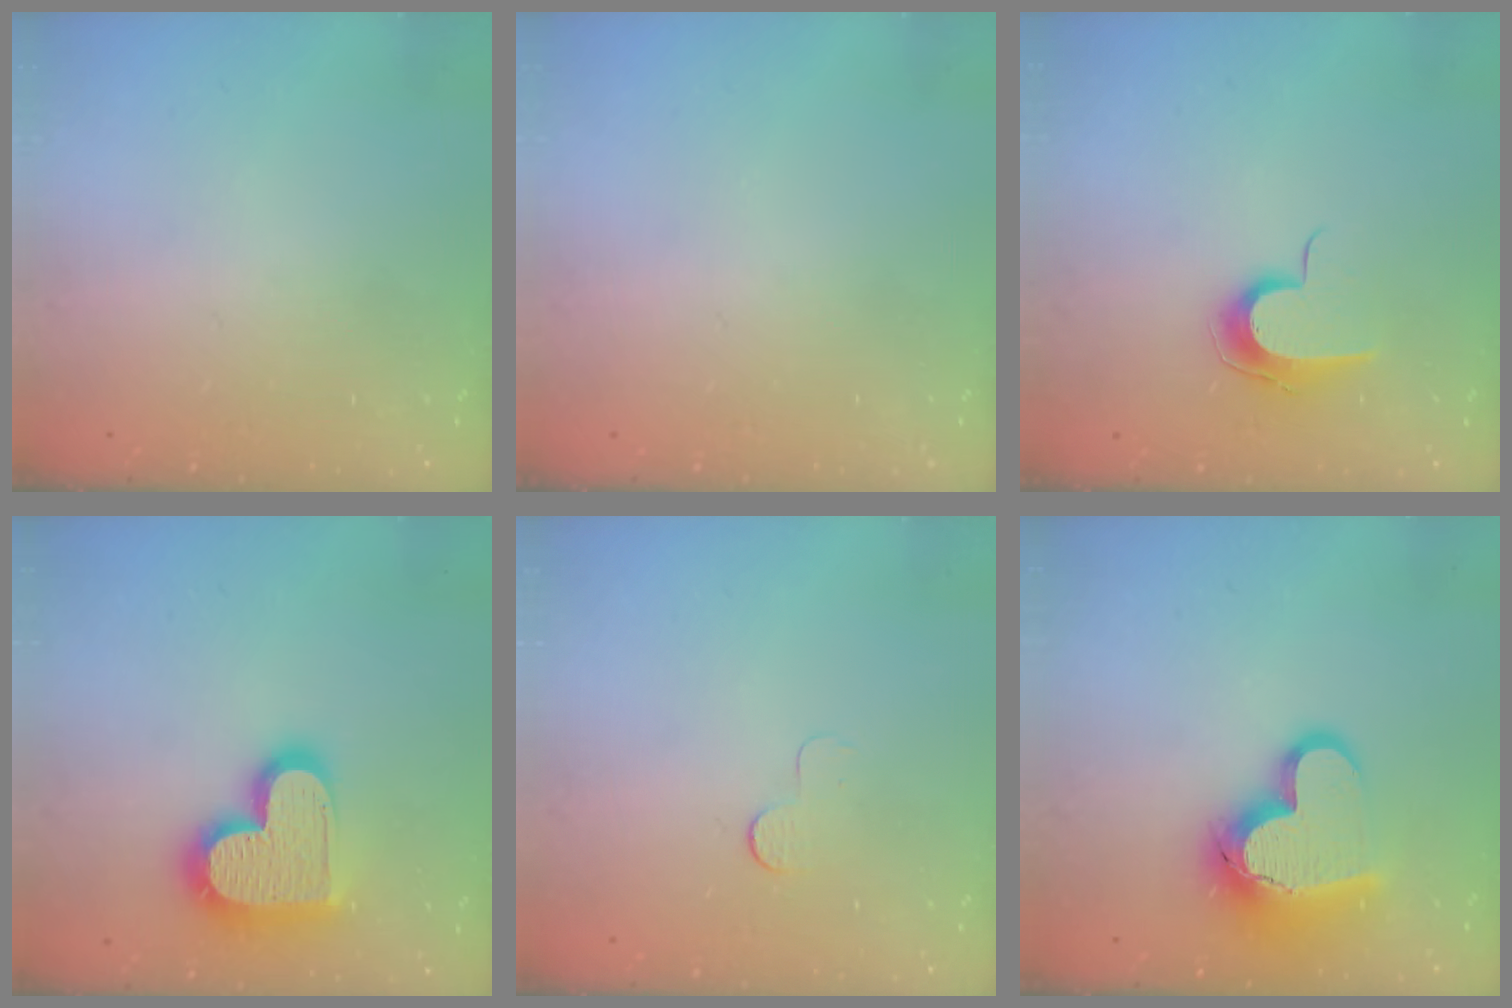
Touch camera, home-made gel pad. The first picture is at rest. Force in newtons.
{"total": 0.0}
{"total": 8.9, "press": 8.9, "slide": 0.9}
{"total": 19.5, "press": 19.5, "slide": 1.5}
{"total": 3.2, "press": 3.1, "slide": 0.3}
{"total": 15.9, "press": 15.7, "slide": 2.2}